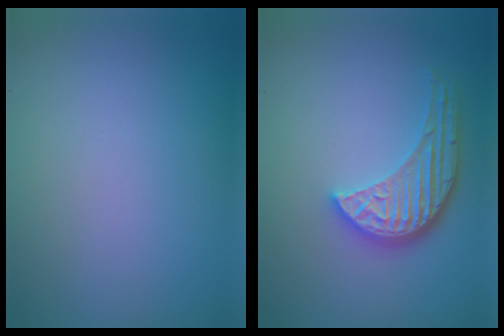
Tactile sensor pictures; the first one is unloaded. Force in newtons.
{"total": 4.7, "press": 3.7, "slide": 3.0}